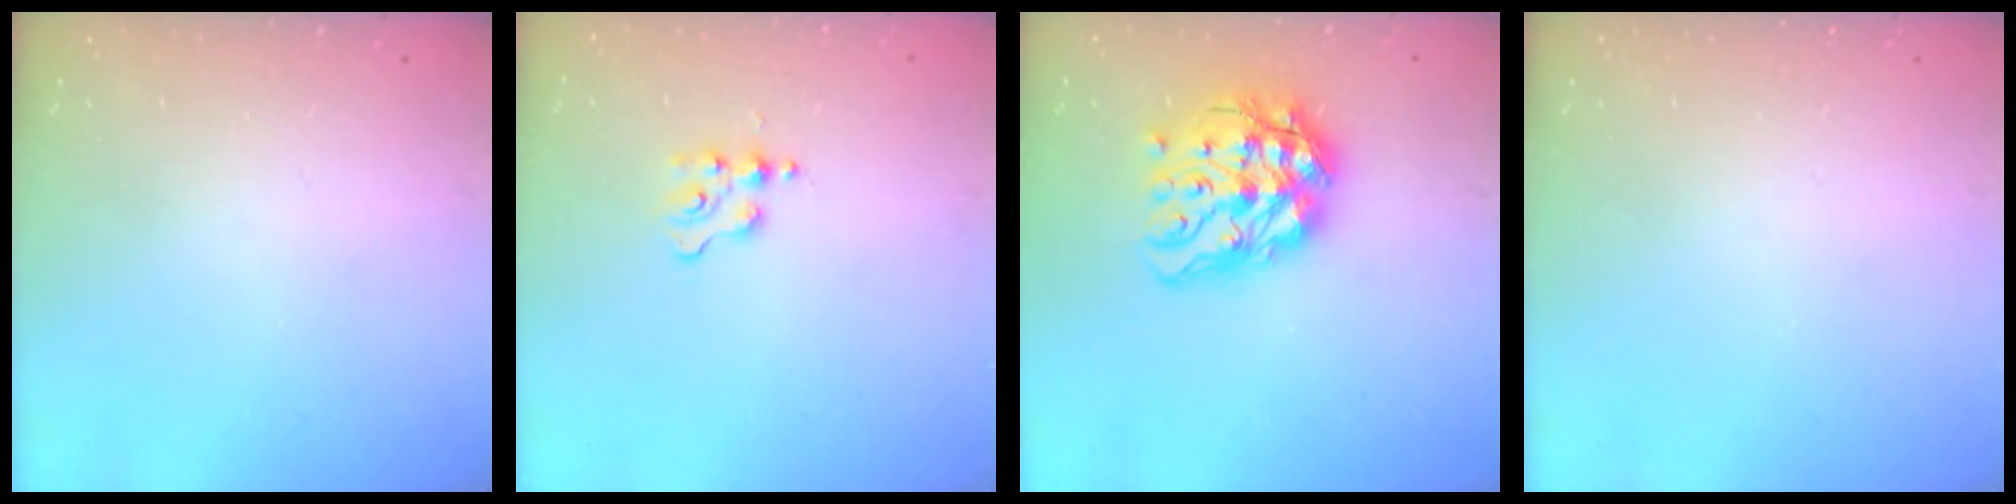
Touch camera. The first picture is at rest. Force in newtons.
{"total": 1.7, "press": 1.7, "slide": 0.2}
{"total": 15.7, "press": 15.6, "slide": 1.5}
{"total": 0.0}